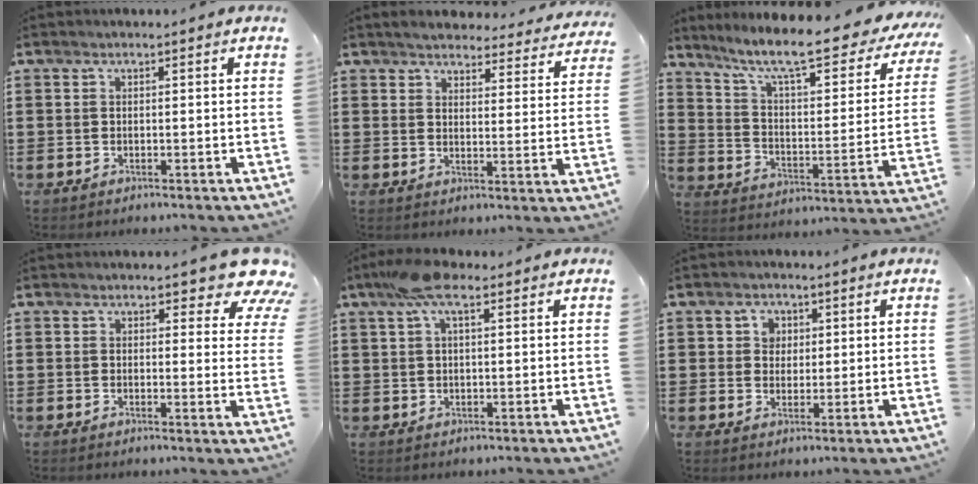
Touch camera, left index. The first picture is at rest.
{"total": 4.0, "force": [3.9, 0.3, 0.6], "torque": [-0.031, -0.021, 0.067]}
{"total": 11.2, "force": [8.8, 0.9, 6.9], "torque": [-0.146, -0.061, 0.141]}
{"total": 6.5, "force": [5.2, 1.6, 3.5], "torque": [-0.054, -0.021, 0.087]}
{"total": 6.2, "force": [3.3, 2.3, 4.8], "torque": [-0.103, 0.011, 0.058]}
{"total": 2.7, "force": [0.9, 2.4, 0.5], "torque": [-0.022, 0.012, 0.013]}